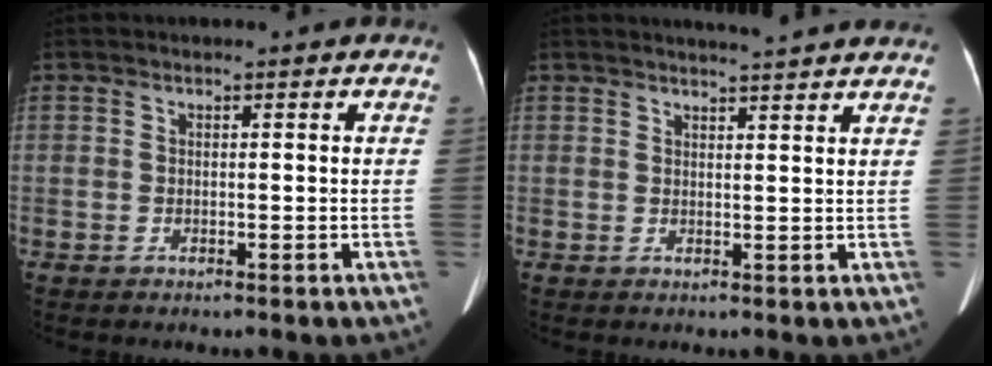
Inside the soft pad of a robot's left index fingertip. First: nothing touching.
{"total": 6.3, "force": [5.9, -0.6, 2.3], "torque": [-0.033, 0.010, 0.063]}